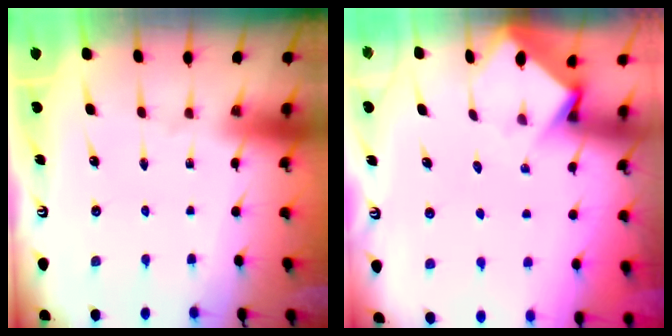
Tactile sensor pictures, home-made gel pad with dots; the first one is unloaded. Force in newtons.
{"total": 3.8, "press": 3.8, "slide": 0.2}